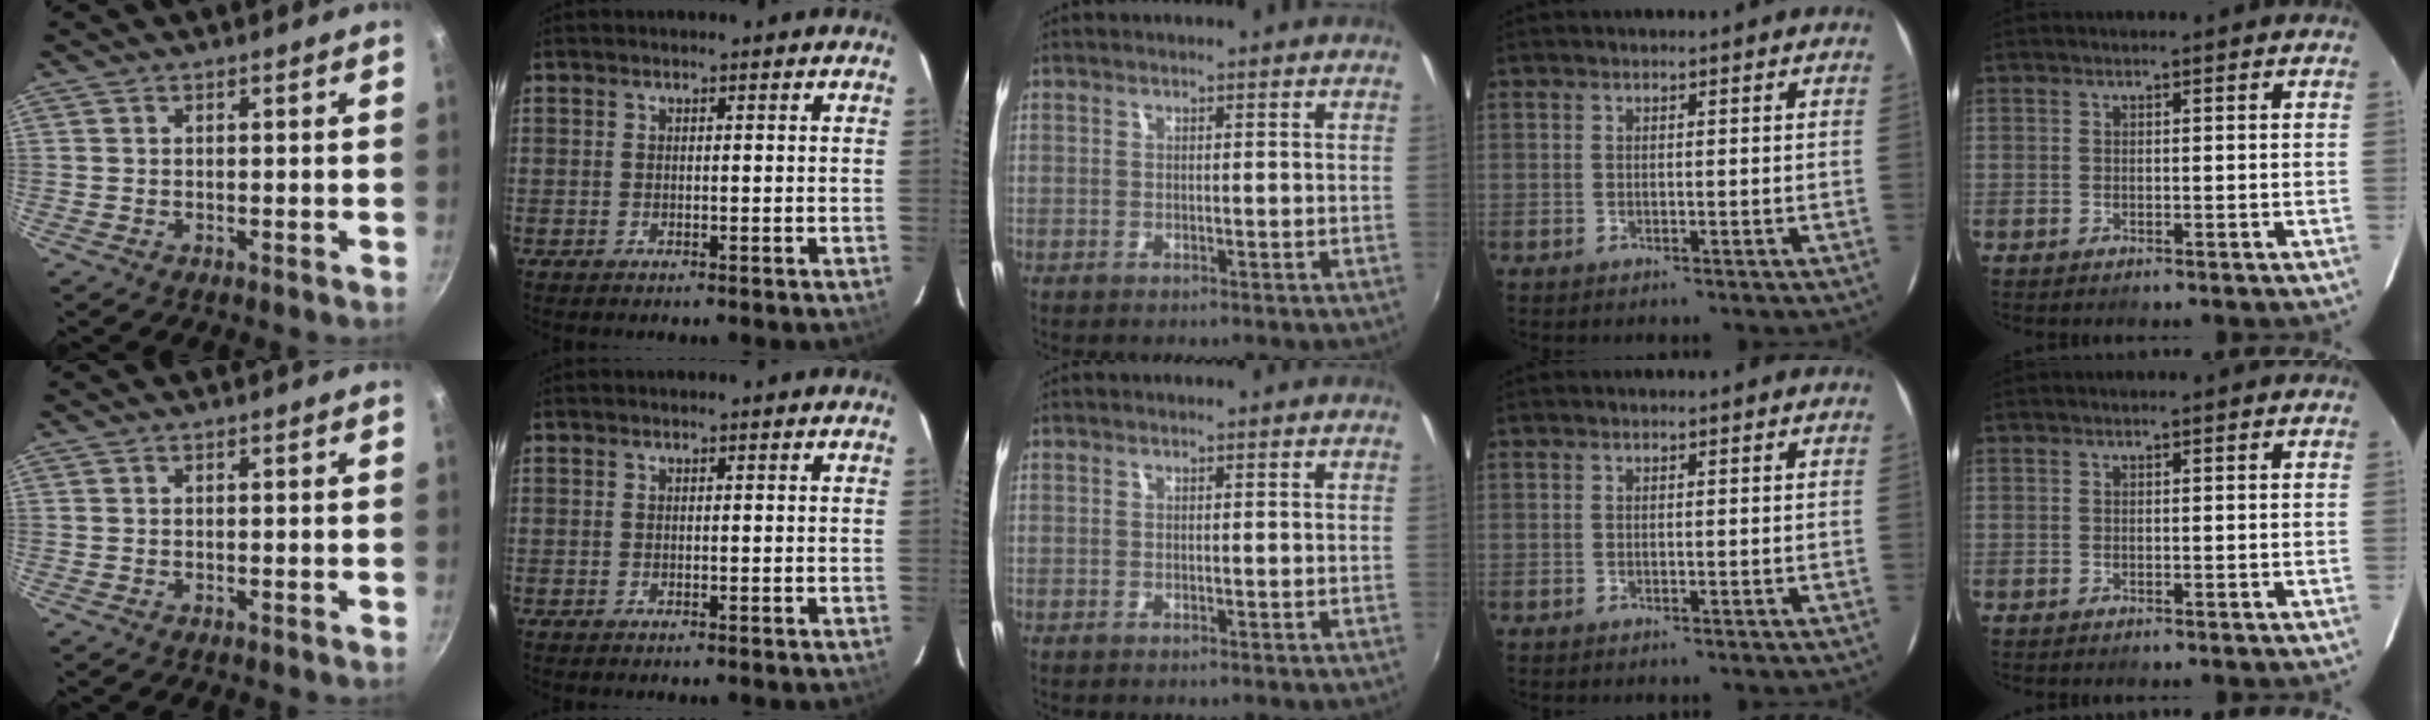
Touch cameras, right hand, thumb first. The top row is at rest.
{}